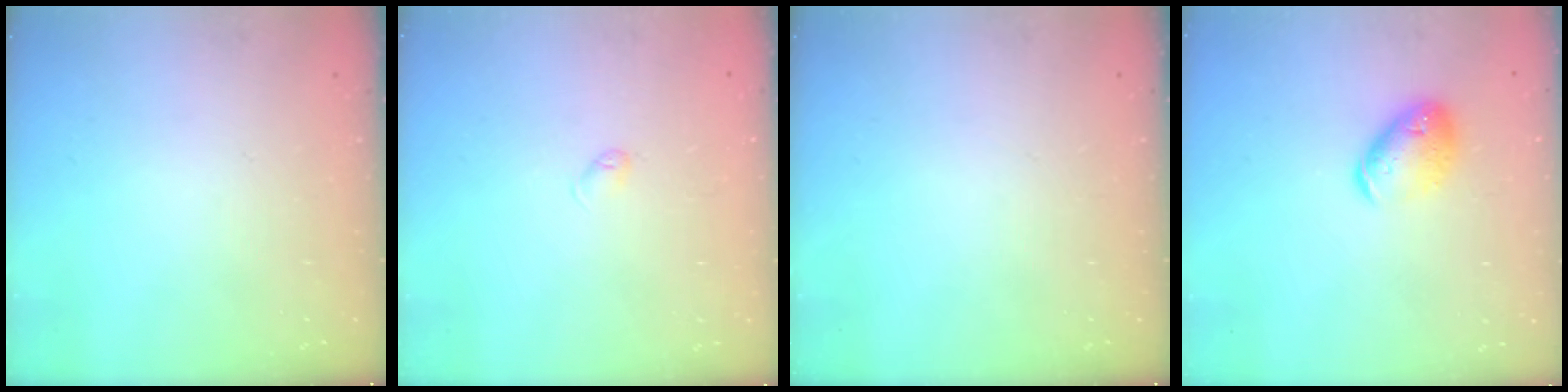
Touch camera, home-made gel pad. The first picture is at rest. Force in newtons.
{"total": 3.0, "press": 2.9, "slide": 0.6}
{"total": 0.0}
{"total": 11.1, "press": 10.9, "slide": 1.6}